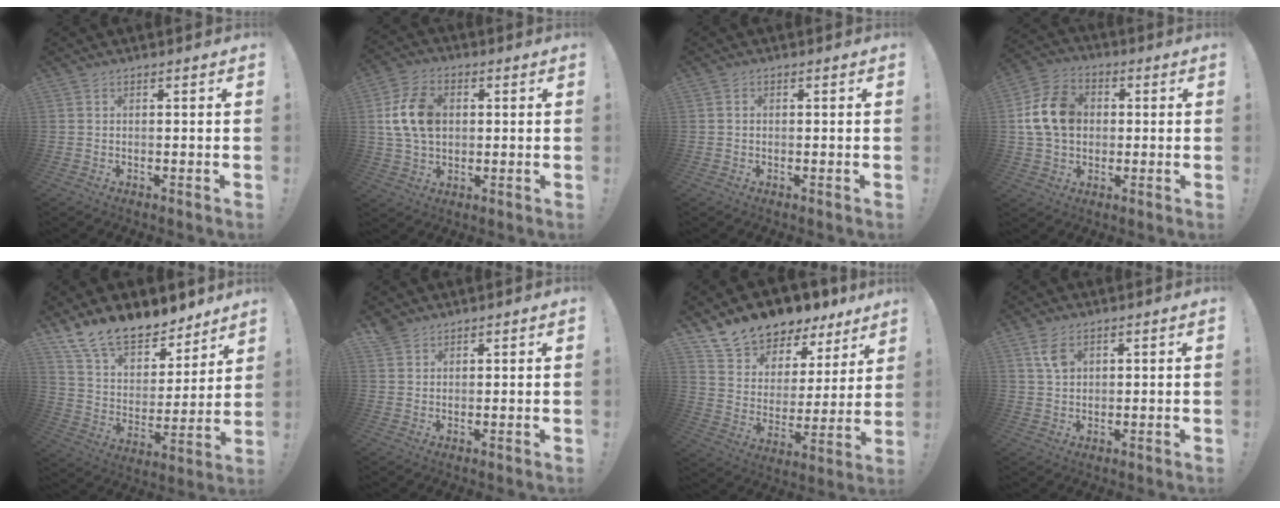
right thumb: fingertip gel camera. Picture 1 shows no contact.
{"total": 13.4, "force": [2.1, 9.5, 9.2], "torque": [-0.166, 0.003, 0.040]}
{"total": 0.7, "force": [-0.3, 0.6, 0.2], "torque": [-0.006, 0.004, -0.004]}
{"total": 14.4, "force": [1.7, 11.3, 8.8], "torque": [-0.155, 0.009, 0.039]}
{"total": 15.0, "force": [12.7, 6.1, 5.2], "torque": [-0.096, -0.098, 0.235]}
{"total": 3.0, "force": [2.5, 1.6, 0.6], "torque": [-0.006, -0.016, 0.046]}
{"total": 11.0, "force": [9.9, 4.4, 1.6], "torque": [-0.043, -0.090, 0.182]}
{"total": 4.9, "force": [2.3, 3.1, 3.0], "torque": [-0.040, -0.009, 0.042]}